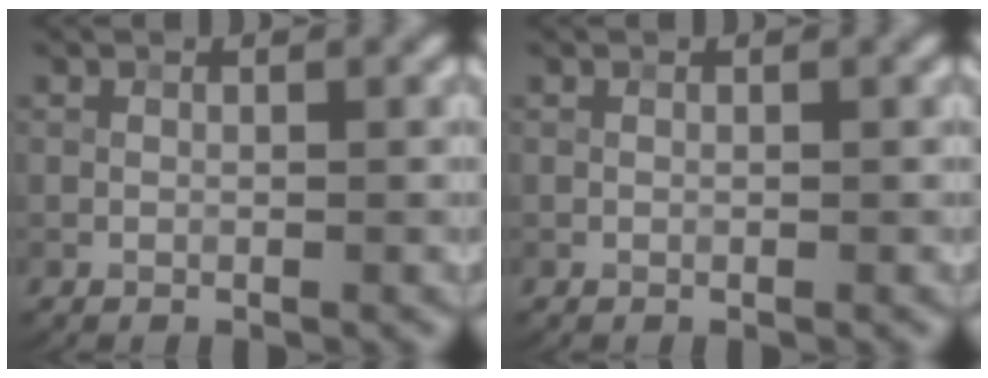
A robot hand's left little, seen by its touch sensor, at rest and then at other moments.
{"total": 0.0}